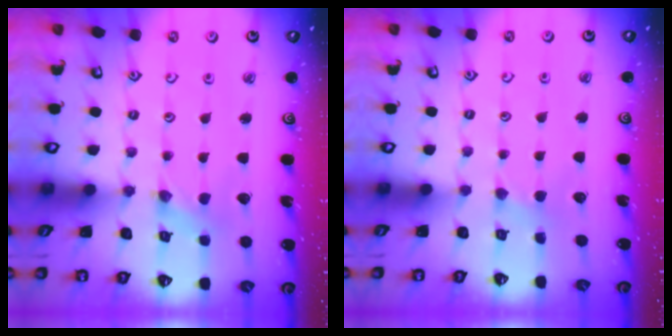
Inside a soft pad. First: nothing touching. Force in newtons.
{"total": 2.2, "press": 2.2, "slide": 0.3}